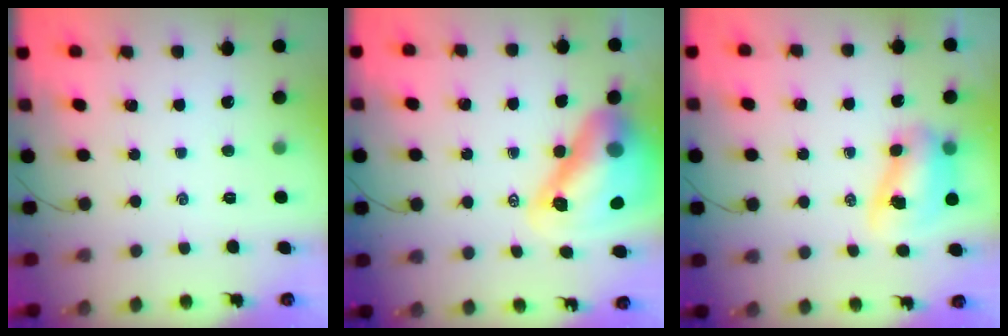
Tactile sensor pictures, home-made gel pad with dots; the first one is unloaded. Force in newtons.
{"total": 17.1, "press": 16.3, "slide": 5.2}
{"total": 9.0, "press": 8.9, "slide": 1.7}